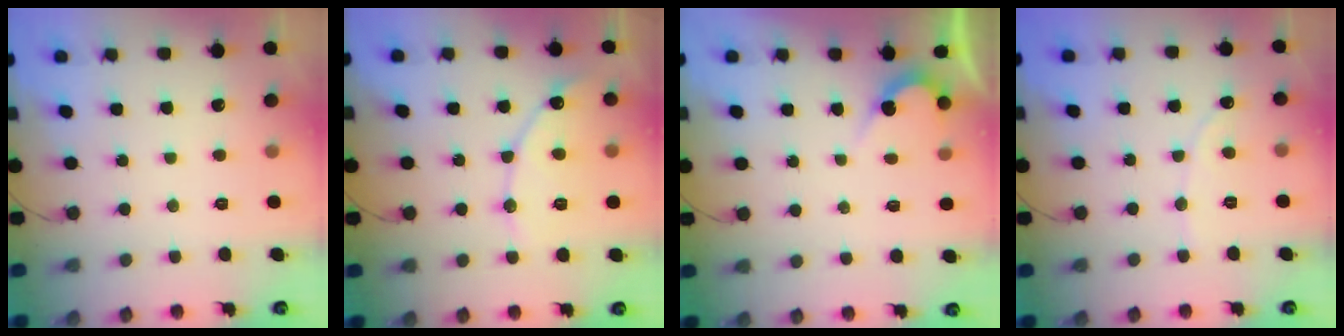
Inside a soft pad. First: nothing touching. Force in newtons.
{"total": 9.7, "press": 9.6, "slide": 0.9}
{"total": 2.7, "press": 2.7, "slide": 0.2}
{"total": 1.9, "press": 1.9, "slide": 0.1}